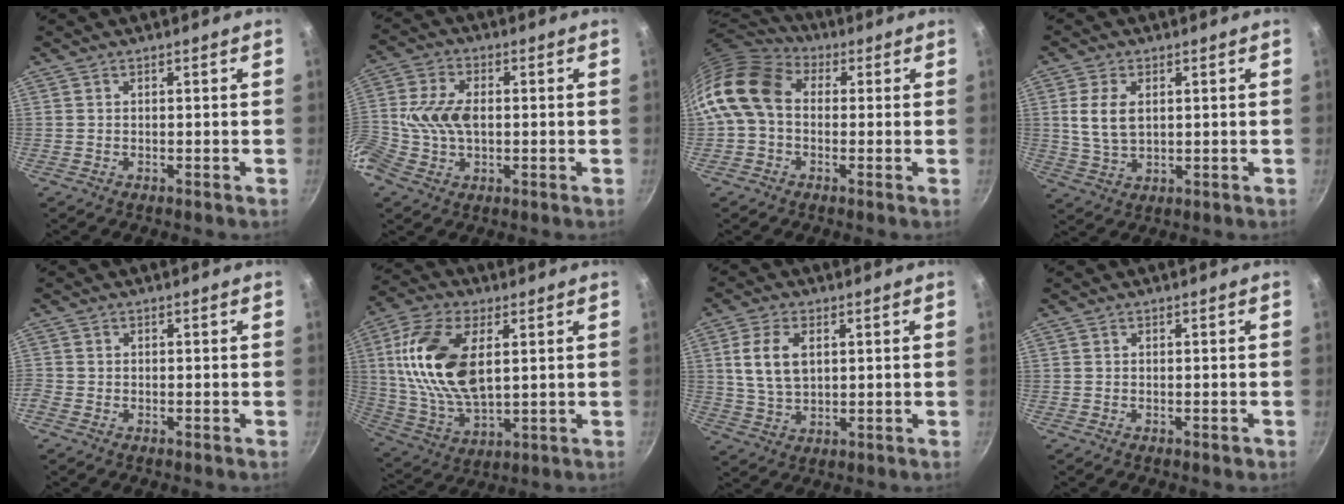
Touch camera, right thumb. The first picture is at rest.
{"total": 10.9, "force": [-0.6, 6.8, 8.4], "torque": [-0.169, 0.020, -0.024]}
{"total": 13.6, "force": [0.7, 10.3, 8.8], "torque": [-0.158, 0.027, -0.008]}
{"total": 7.0, "force": [1.5, 4.2, 5.4], "torque": [-0.102, -0.005, 0.034]}
{"total": 1.1, "force": [-0.6, 0.9, 0.3], "torque": [-0.010, 0.000, -0.015]}
{"total": 18.7, "force": [4.0, 10.0, 15.2], "torque": [-0.290, -0.005, 0.081]}
{"total": 8.5, "force": [2.1, 5.1, 6.5], "torque": [-0.116, -0.004, 0.043]}
{"total": 0.7, "force": [-0.4, 0.4, 0.4], "torque": [-0.005, 0.003, -0.005]}